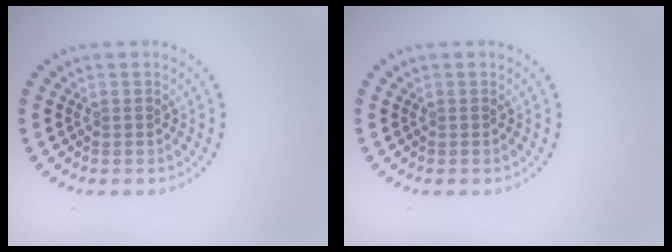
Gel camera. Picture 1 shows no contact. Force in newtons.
{"total": 0.0}